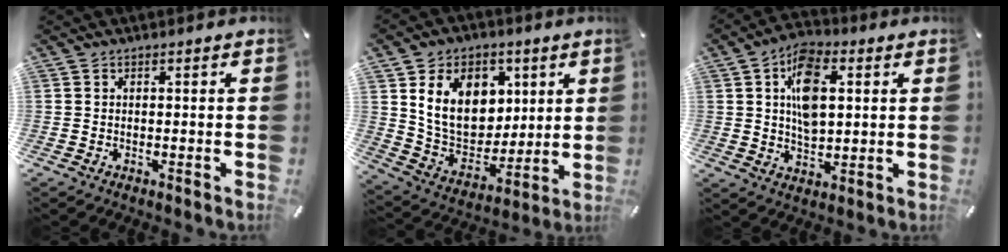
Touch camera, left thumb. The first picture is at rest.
{"total": 16.5, "force": [5.3, 12.9, 8.9], "torque": [-0.157, -0.011, 0.105]}
{"total": 11.4, "force": [2.8, 7.1, 8.5], "torque": [-0.134, 0.001, 0.050]}